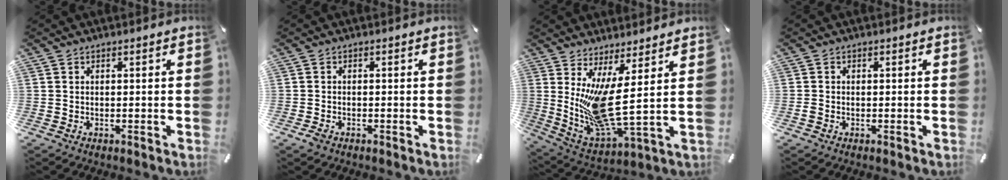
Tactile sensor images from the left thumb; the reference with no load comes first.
{"total": 1.2, "force": [-0.8, 0.8, 0.5], "torque": [-0.008, 0.003, -0.016]}
{"total": 14.6, "force": [3.2, 3.9, 13.7], "torque": [-0.285, -0.041, 0.056]}
{"total": 0.7, "force": [-0.4, 0.5, 0.3], "torque": [-0.005, 0.002, -0.009]}